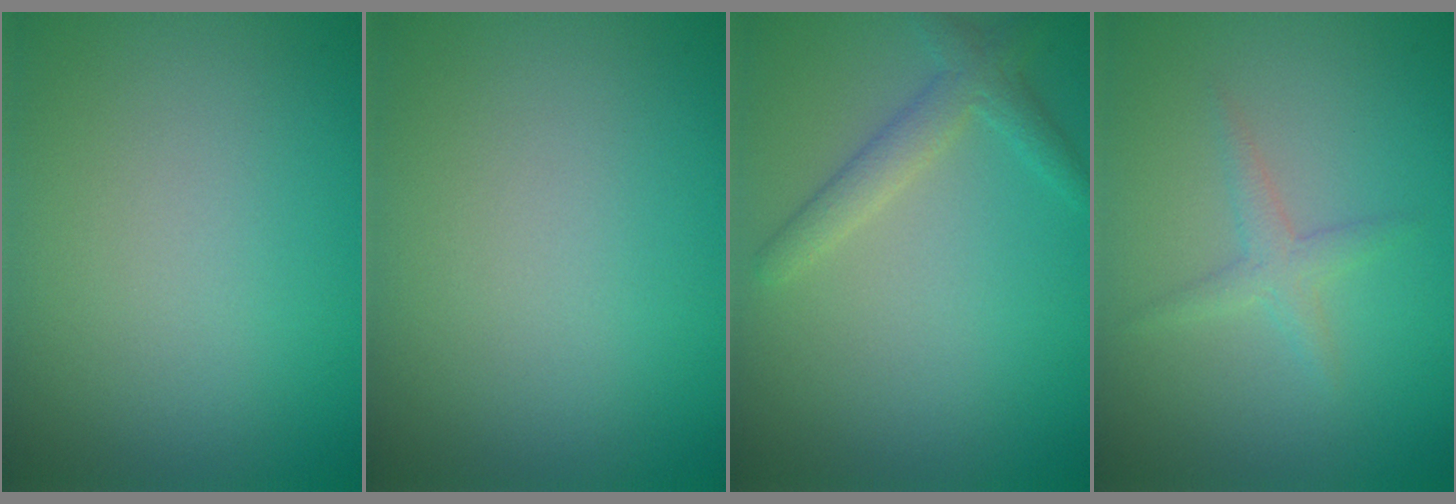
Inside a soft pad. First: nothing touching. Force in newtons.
{"total": 0.0}
{"total": 2.4, "press": 2.4, "slide": 0.2}
{"total": 1.6, "press": 1.6, "slide": 0.1}